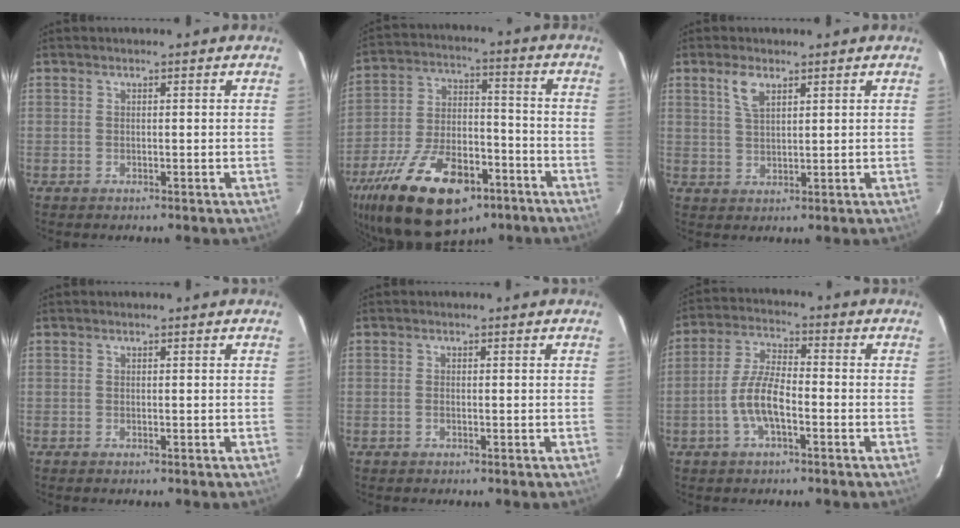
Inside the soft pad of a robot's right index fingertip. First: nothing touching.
{"total": 25.3, "force": [-15.1, 12.4, 16.1], "torque": [-0.325, -0.015, -0.235]}
{"total": 4.0, "force": [2.3, 1.6, 2.8], "torque": [-0.056, 0.005, 0.045]}
{"total": 0.0}
{"total": 0.5, "force": [-0.2, 0.2, 0.5], "torque": [-0.011, 0.000, -0.003]}
{"total": 7.6, "force": [-2.8, 2.5, 6.6], "torque": [-0.139, 0.009, -0.055]}